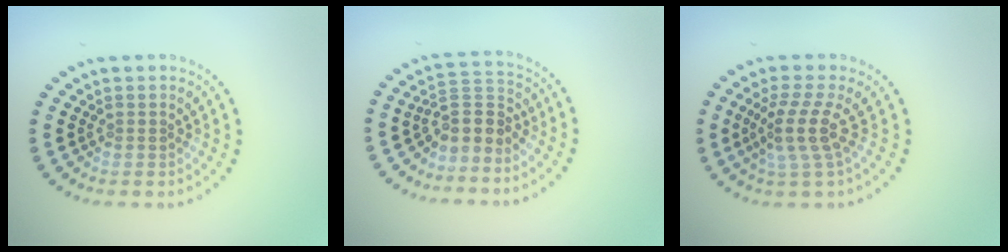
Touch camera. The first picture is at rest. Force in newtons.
{"total": 2.9, "press": 2.3, "slide": 1.9}
{"total": 3.5, "press": 2.5, "slide": 2.5}